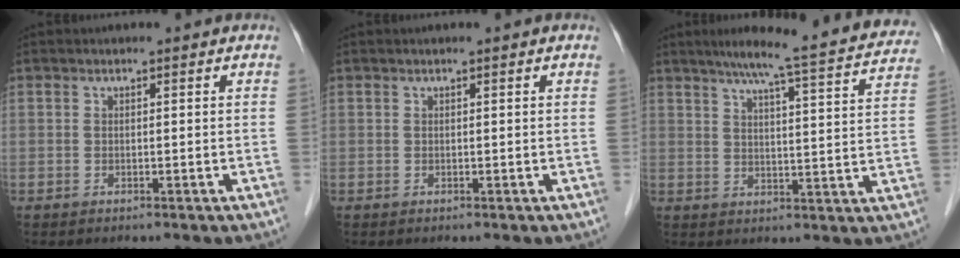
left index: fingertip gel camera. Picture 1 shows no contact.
{"total": 0.0}
{"total": 19.9, "force": [17.6, 0.7, 9.2], "torque": [-0.128, -0.016, 0.215]}